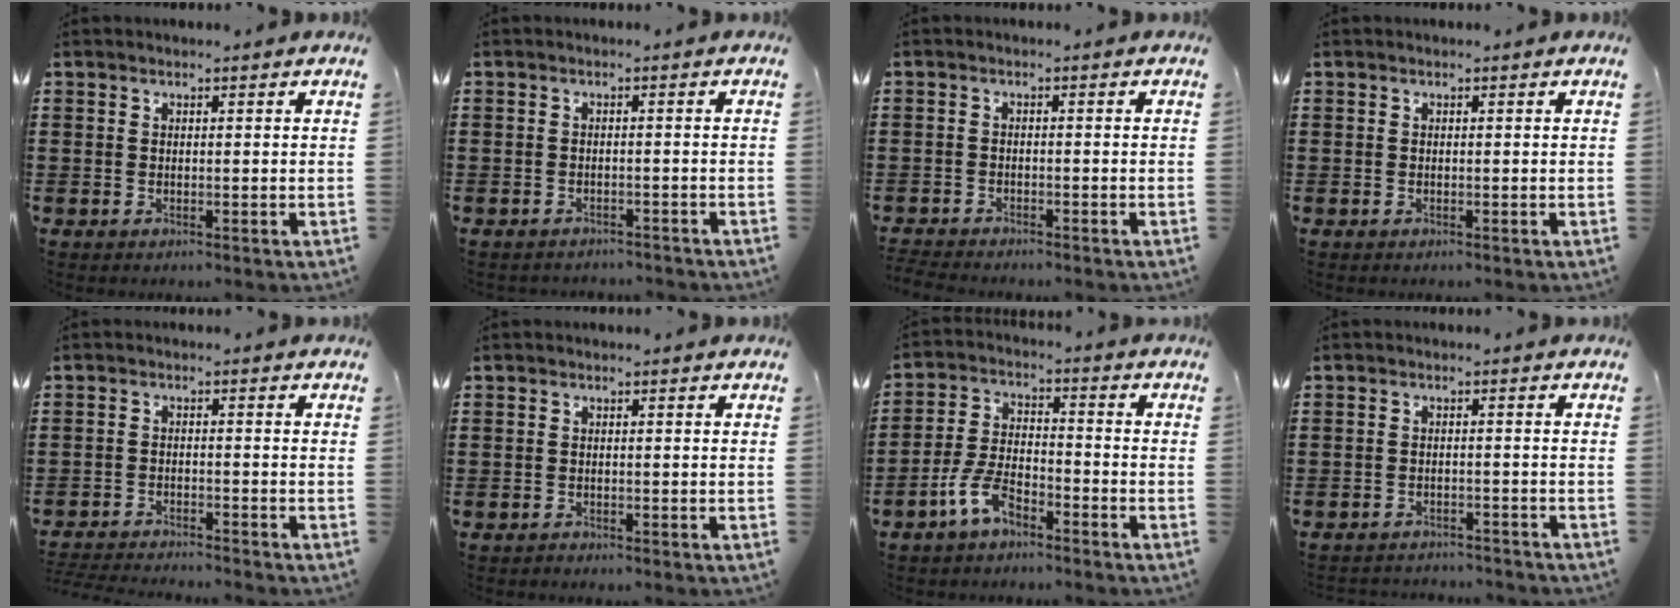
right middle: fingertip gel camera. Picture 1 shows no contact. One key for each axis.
{"total": 1.5, "fx": -1.4, "fy": 0.1, "fz": -0.1, "tx": -0.005, "ty": -0.001, "tz": -0.031}
{"total": 2.1, "fx": -2.1, "fy": 0.1, "fz": 0.0, "tx": -0.006, "ty": -0.003, "tz": -0.045}
{"total": 0.0}
{"total": 3.0, "fx": -3.0, "fy": -0.2, "fz": 0.1, "tx": -0.005, "ty": -0.003, "tz": -0.063}
{"total": 0.7, "fx": -0.7, "fy": 0.2, "fz": 0.0, "tx": -0.001, "ty": 0.003, "tz": -0.015}
{"total": 6.5, "fx": -4.5, "fy": 2.2, "fz": 4.1, "tx": -0.092, "ty": 0.004, "tz": -0.085}
{"total": 2.2, "fx": -2.2, "fy": 0.1, "fz": 0.0, "tx": -0.008, "ty": -0.003, "tz": -0.046}